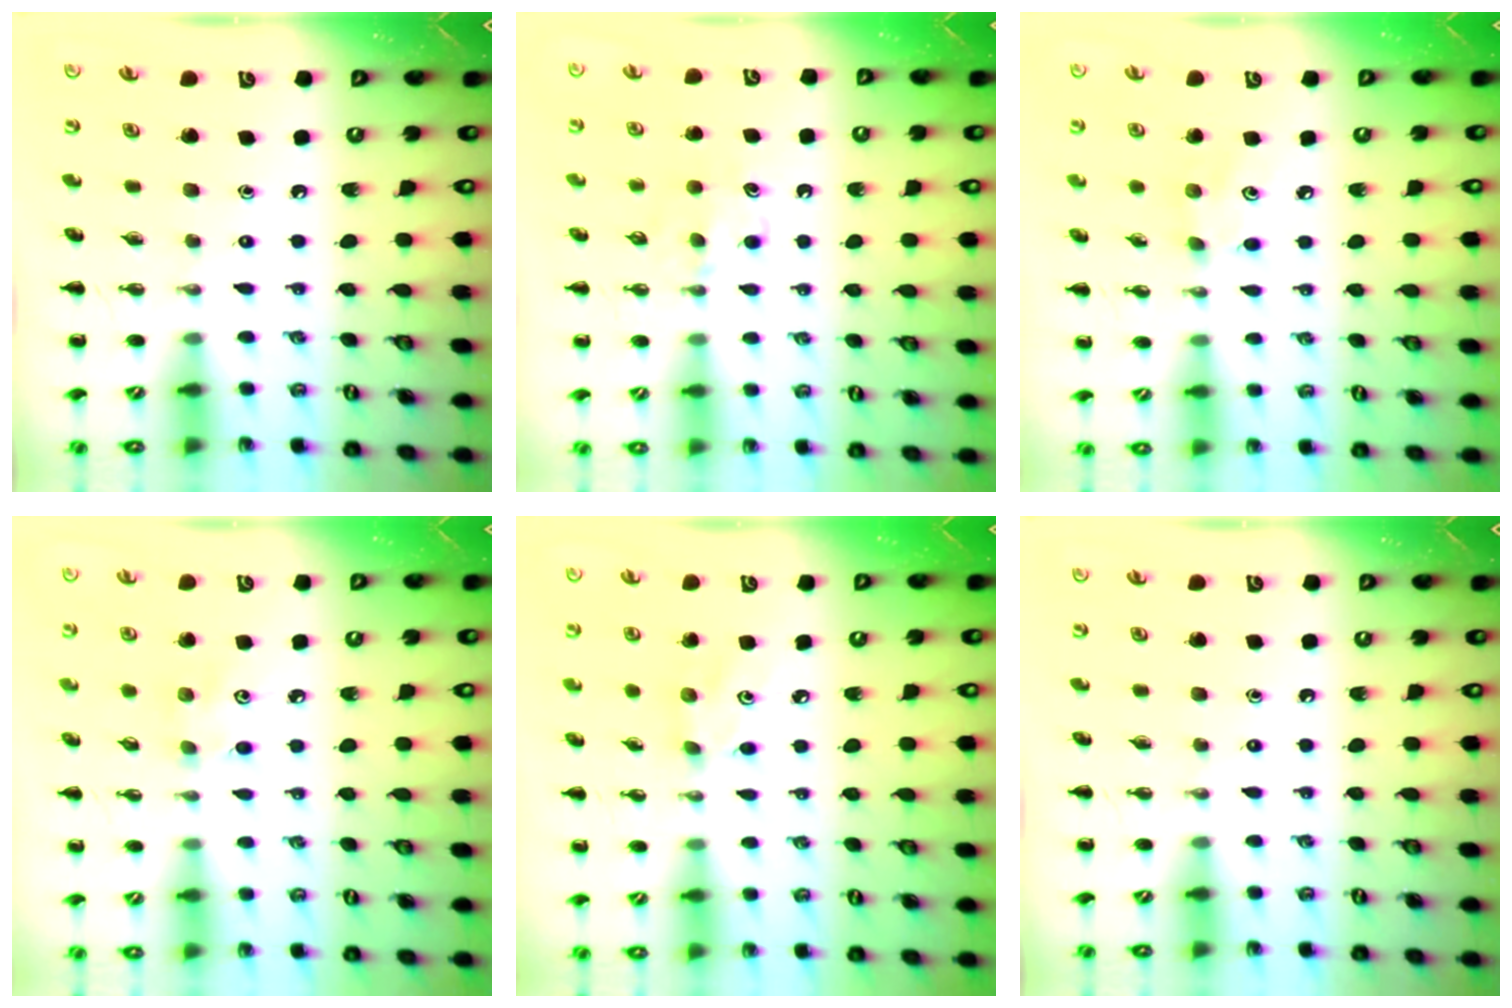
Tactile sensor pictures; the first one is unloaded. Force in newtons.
{"total": 5.6, "press": 5.4, "slide": 1.6}
{"total": 4.9, "press": 4.7, "slide": 1.2}
{"total": 4.3, "press": 4.1, "slide": 1.1}
{"total": 3.1, "press": 3.0, "slide": 0.7}
{"total": 0.0}